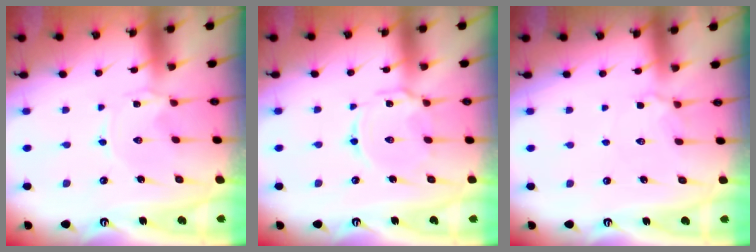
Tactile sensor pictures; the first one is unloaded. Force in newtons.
{"total": 5.8, "press": 5.8, "slide": 0.5}
{"total": 3.0, "press": 2.9, "slide": 0.7}